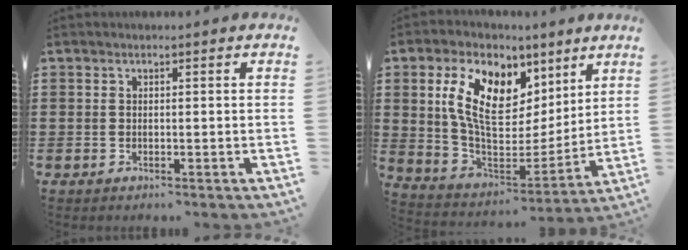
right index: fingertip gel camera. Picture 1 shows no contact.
{"total": 12.1, "force": [6.2, 7.2, 7.6], "torque": [-0.169, -0.005, 0.121]}